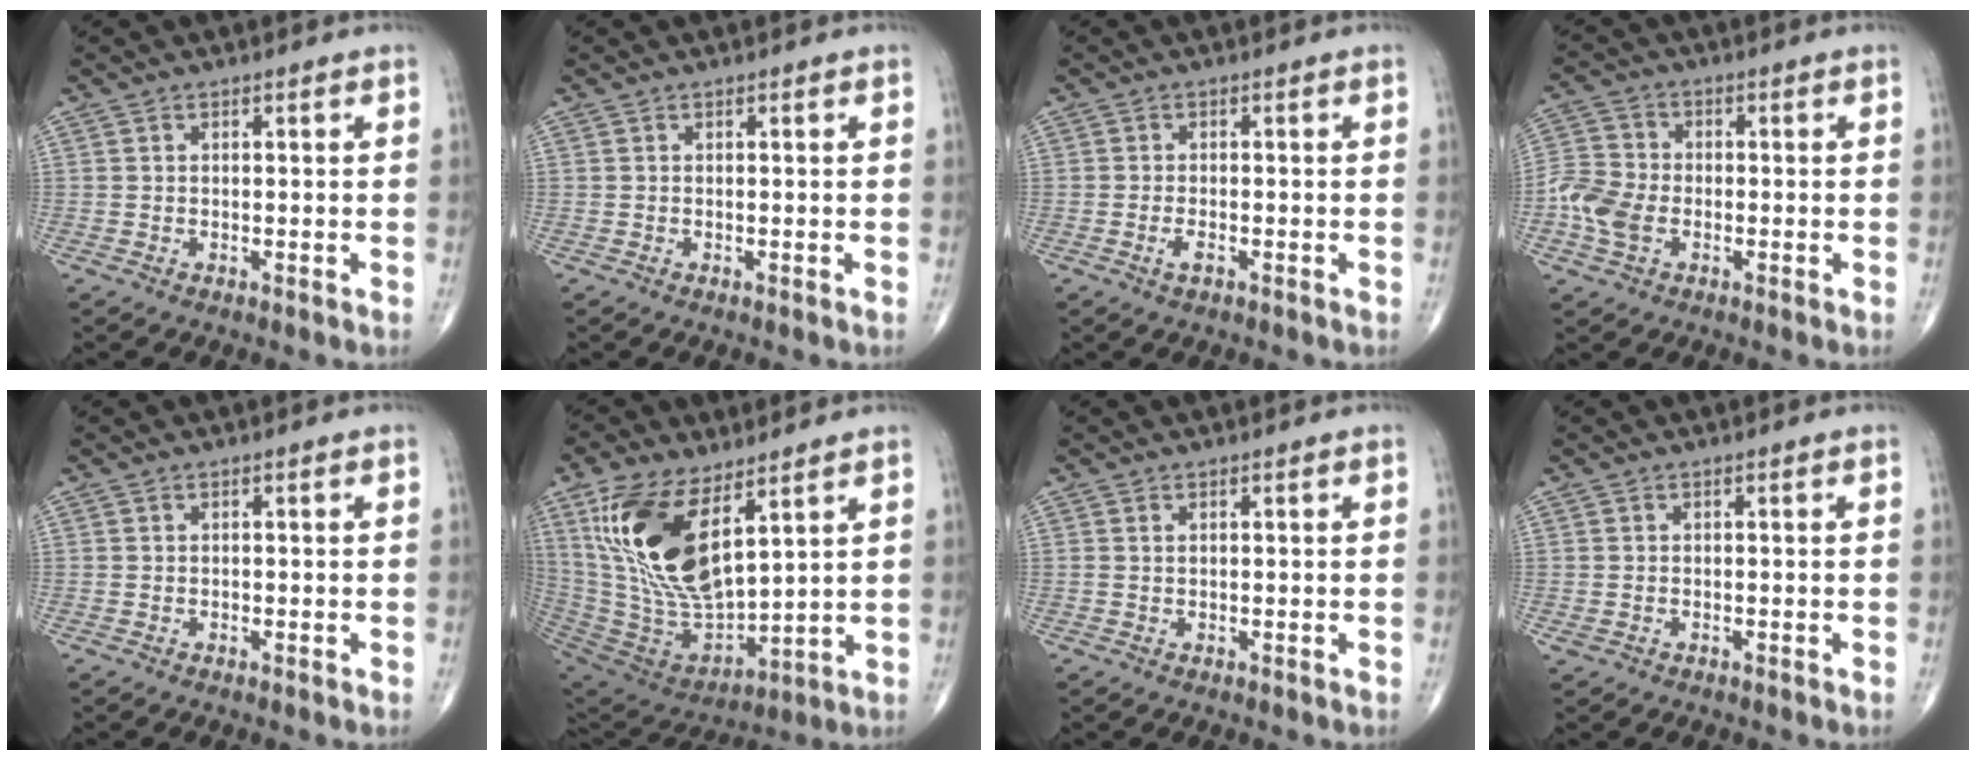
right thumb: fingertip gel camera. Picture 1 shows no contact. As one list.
[{"total": 0.0}, {"total": 1.9, "force": [-0.9, 0.8, 1.5], "torque": [-0.031, 0.002, -0.017]}, {"total": 7.6, "force": [-2.3, 5.3, 4.9], "torque": [-0.105, 0.010, -0.053]}, {"total": 0.0}, {"total": 21.7, "force": [8.7, 10.0, 17.2], "torque": [-0.334, -0.043, 0.179]}, {"total": 0.6, "force": [0.2, 0.3, 0.5], "torque": [-0.013, 0.002, 0.005]}, {"total": 1.0, "force": [-0.3, 0.8, 0.5], "torque": [-0.017, 0.002, -0.002]}]